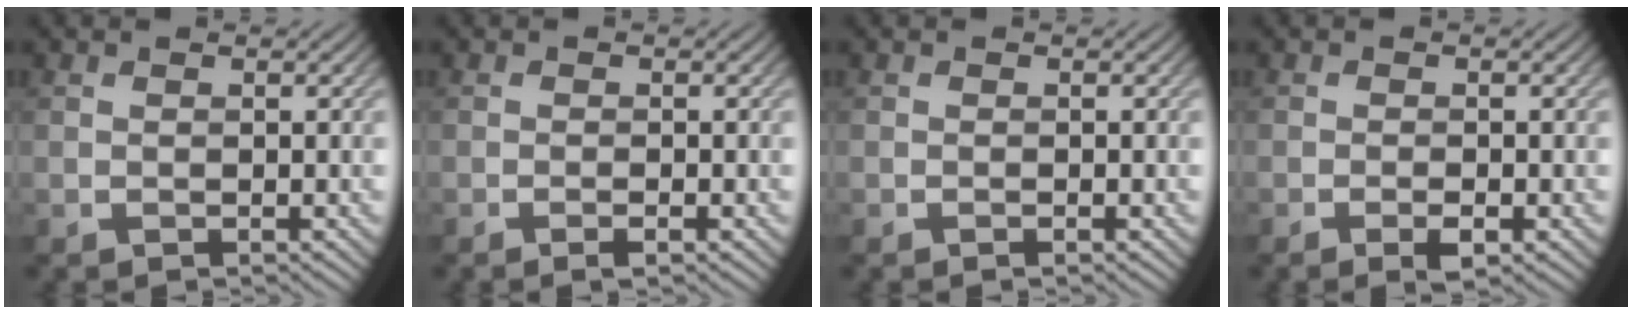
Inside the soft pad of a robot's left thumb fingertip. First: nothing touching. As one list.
[{"total": 1.2, "force": [-0.7, 0.1, 1.0], "torque": [-0.017, 0.001, -0.015]}, {"total": 0.6, "force": [-0.4, 0.0, 0.5], "torque": [-0.009, 0.000, -0.008]}, {"total": 1.8, "force": [-1.0, 0.4, 1.5], "torque": [-0.026, 0.000, -0.018]}]